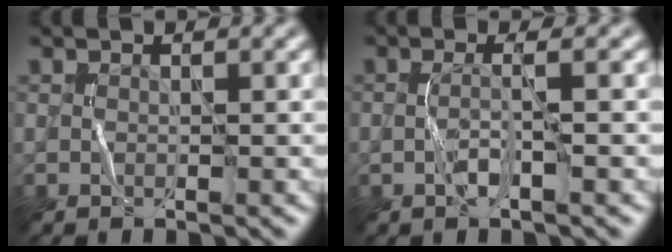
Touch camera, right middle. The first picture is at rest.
{"total": 1.8, "force": [-0.5, 0.2, 1.7], "torque": [-0.033, 0.005, -0.014]}